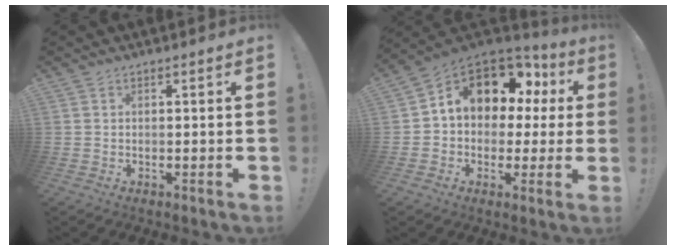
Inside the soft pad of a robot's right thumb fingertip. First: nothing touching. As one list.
[{"total": 13.4, "force": [6.4, 8.5, 8.2], "torque": [-0.133, -0.038, 0.116]}]